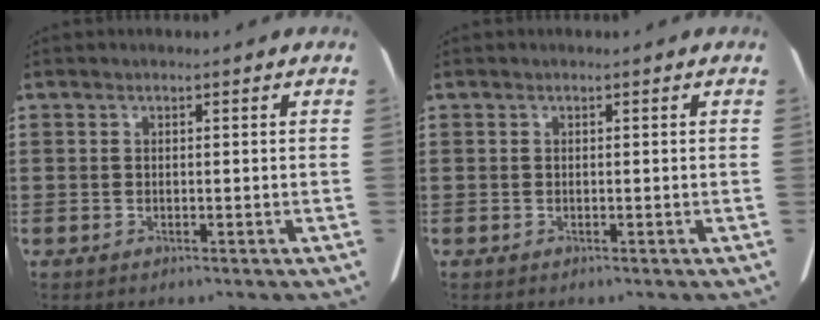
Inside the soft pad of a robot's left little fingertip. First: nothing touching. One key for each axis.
{"total": 0.0}